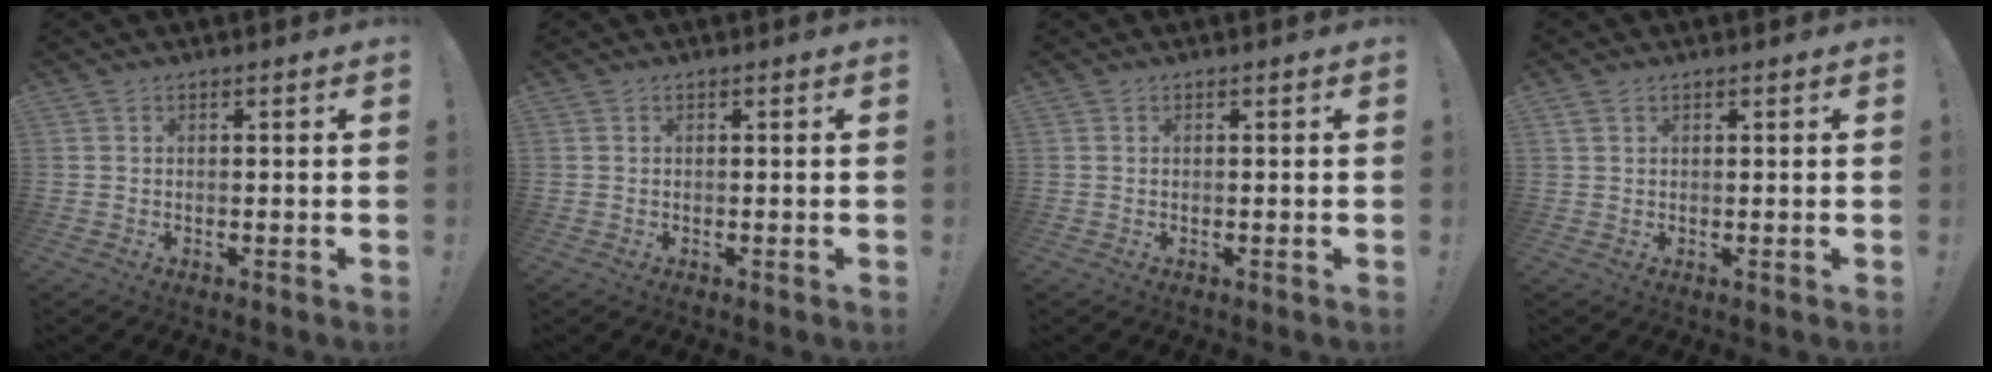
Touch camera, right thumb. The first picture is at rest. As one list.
[{"total": 0.0}, {"total": 0.0}, {"total": 1.7, "force": [1.3, 0.9, 0.7], "torque": [-0.016, 0.001, 0.025]}]